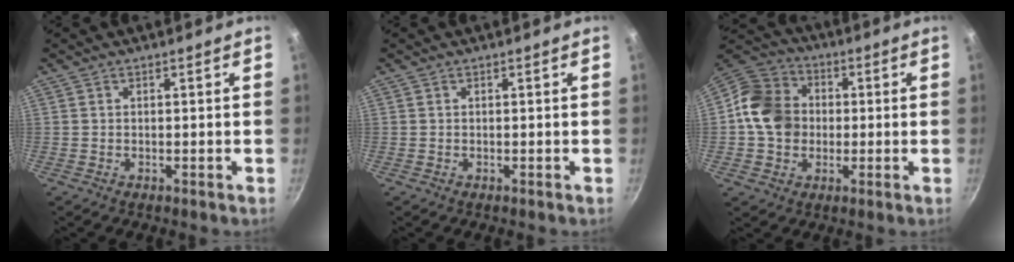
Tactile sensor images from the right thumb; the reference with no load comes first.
{"total": 0.0}
{"total": 12.9, "force": [0.2, 10.9, 6.9], "torque": [-0.100, 0.022, -0.013]}